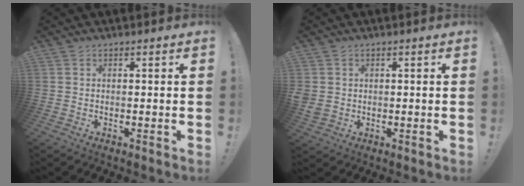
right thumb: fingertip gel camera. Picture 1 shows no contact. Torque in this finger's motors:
{"motor_torque": [-0.50, 0.47, 0.36, 0.47, 0.29]}